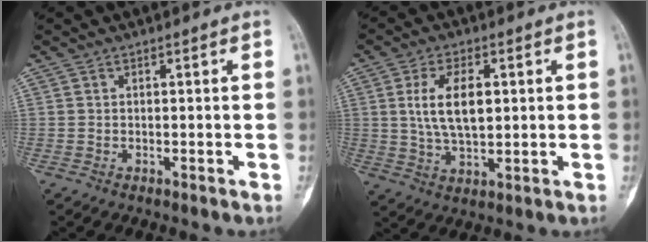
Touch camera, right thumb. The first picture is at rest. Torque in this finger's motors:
{"motor_torque": [0.93, 0.87, 0.44, -0.31, 0.10]}